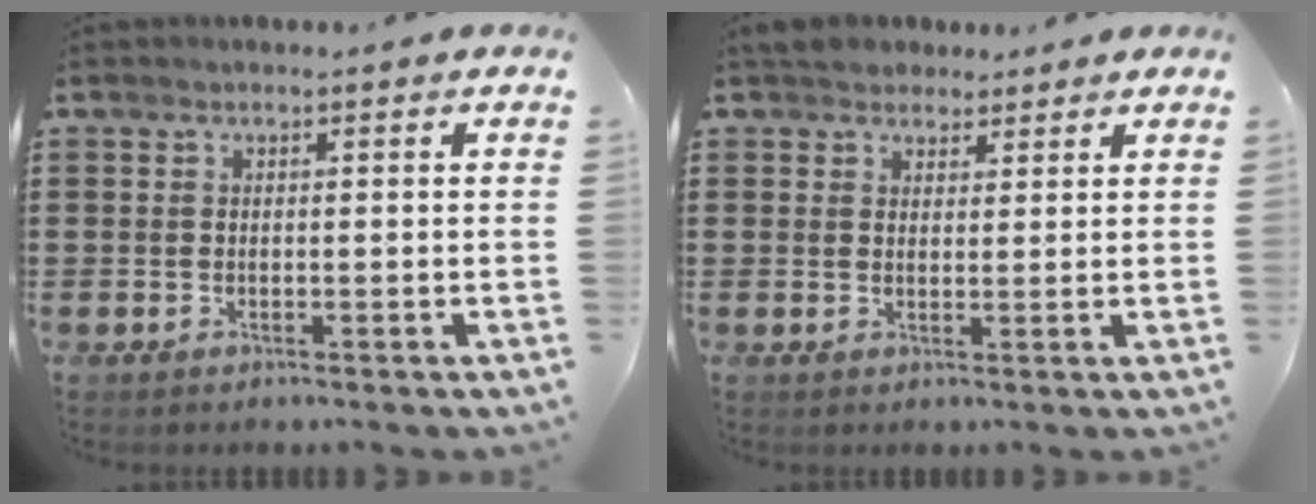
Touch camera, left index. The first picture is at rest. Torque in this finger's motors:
{"motor_torque": [-0.10, -0.07, 0.00, -0.05]}